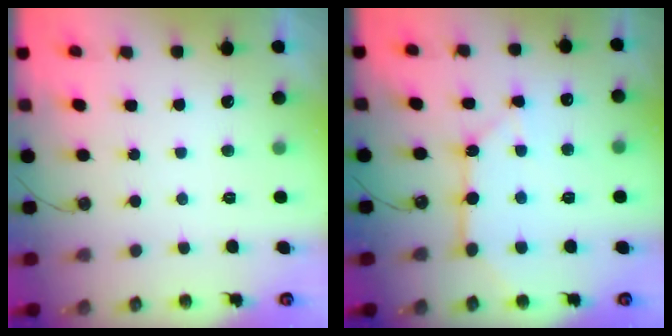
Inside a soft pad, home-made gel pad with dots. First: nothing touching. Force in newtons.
{"total": 9.3, "press": 9.3, "slide": 0.2}